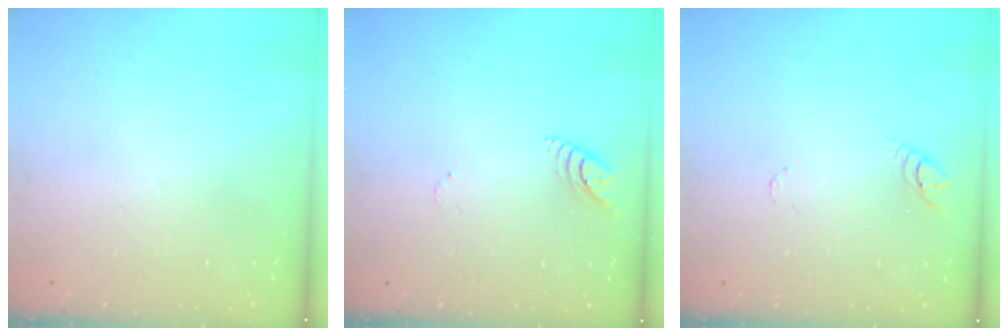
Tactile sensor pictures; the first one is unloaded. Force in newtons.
{"total": 4.4, "press": 4.4, "slide": 0.3}
{"total": 2.9, "press": 2.9, "slide": 0.4}